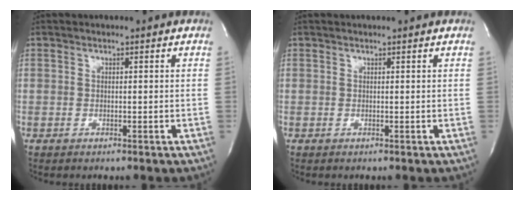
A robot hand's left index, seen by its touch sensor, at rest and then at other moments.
{"total": 0.8, "force": [0.7, -0.1, 0.2], "torque": [-0.007, 0.003, 0.011]}